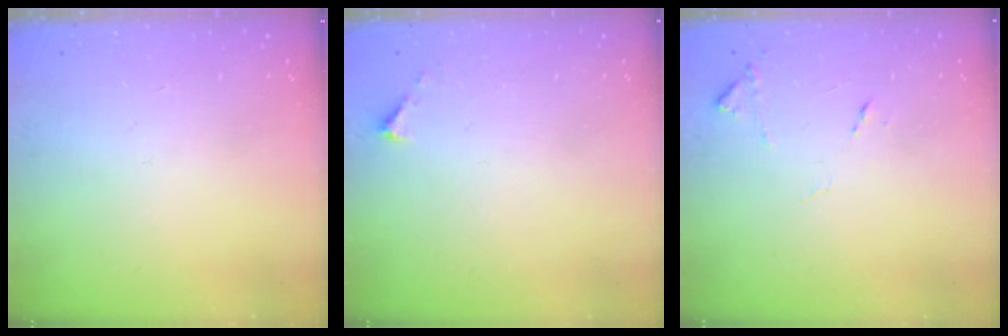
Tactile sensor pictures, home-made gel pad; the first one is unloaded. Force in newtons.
{"total": 2.1, "press": 2.1, "slide": 0.2}
{"total": 8.2, "press": 8.2, "slide": 0.6}